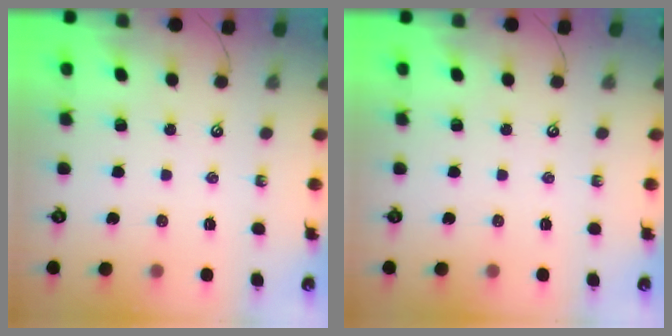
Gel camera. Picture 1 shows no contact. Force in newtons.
{"total": 0.0}